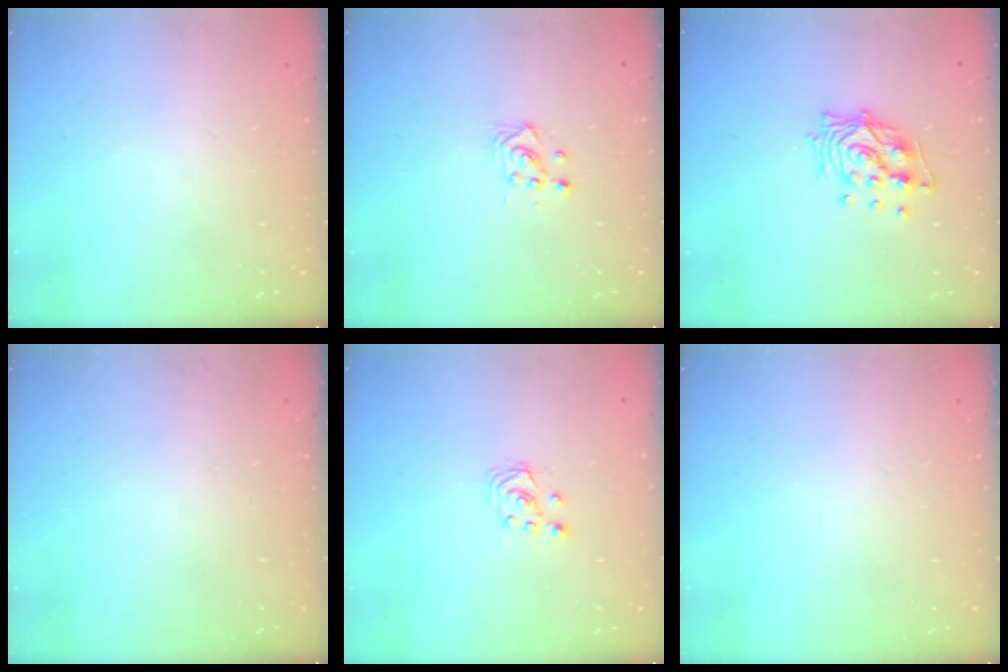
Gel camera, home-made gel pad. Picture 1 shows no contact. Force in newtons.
{"total": 3.0, "press": 3.0, "slide": 0.5}
{"total": 13.1, "press": 13.0, "slide": 1.2}
{"total": 0.0}
{"total": 2.6, "press": 2.6, "slide": 0.3}
{"total": 0.0}